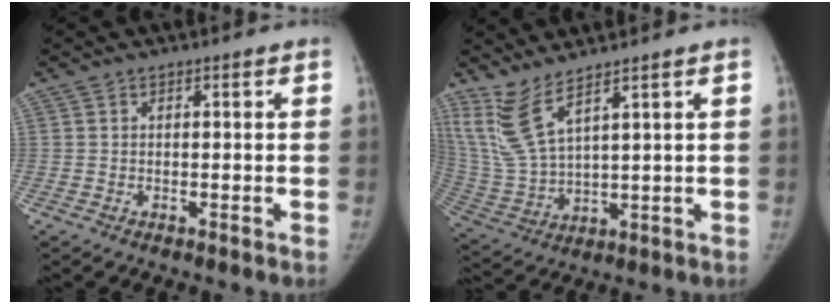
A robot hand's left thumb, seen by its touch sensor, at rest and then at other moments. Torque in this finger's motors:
{"motor_torque": [0.77, -0.41, 1.25, -1.30, 0.38]}